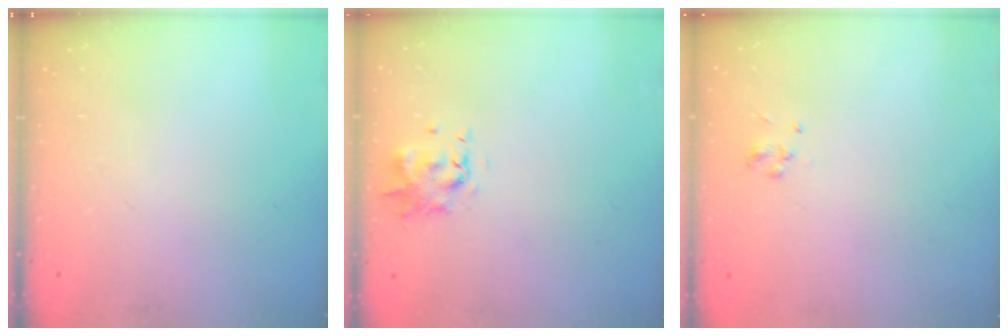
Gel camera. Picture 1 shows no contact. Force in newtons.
{"total": 1.0, "press": 0.9, "slide": 0.3}
{"total": 1.4, "press": 1.3, "slide": 0.4}